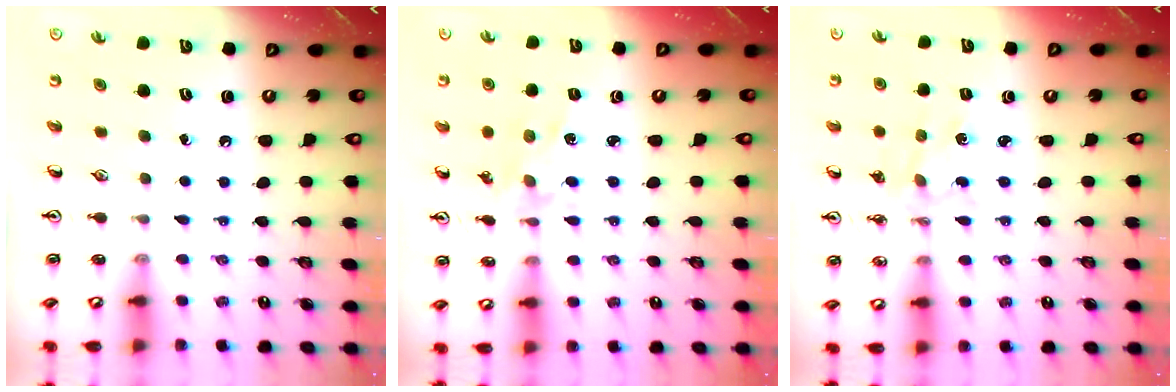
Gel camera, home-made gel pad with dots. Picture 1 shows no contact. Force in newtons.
{"total": 1.7, "press": 1.6, "slide": 0.3}
{"total": 1.5, "press": 1.5, "slide": 0.3}